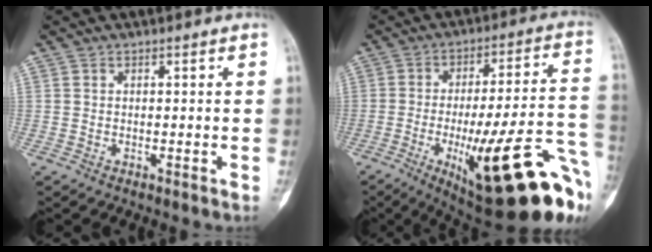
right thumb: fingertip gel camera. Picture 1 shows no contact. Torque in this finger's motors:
{"motor_torque": [0.55, 0.64, 2.08, -0.69, 0.28]}